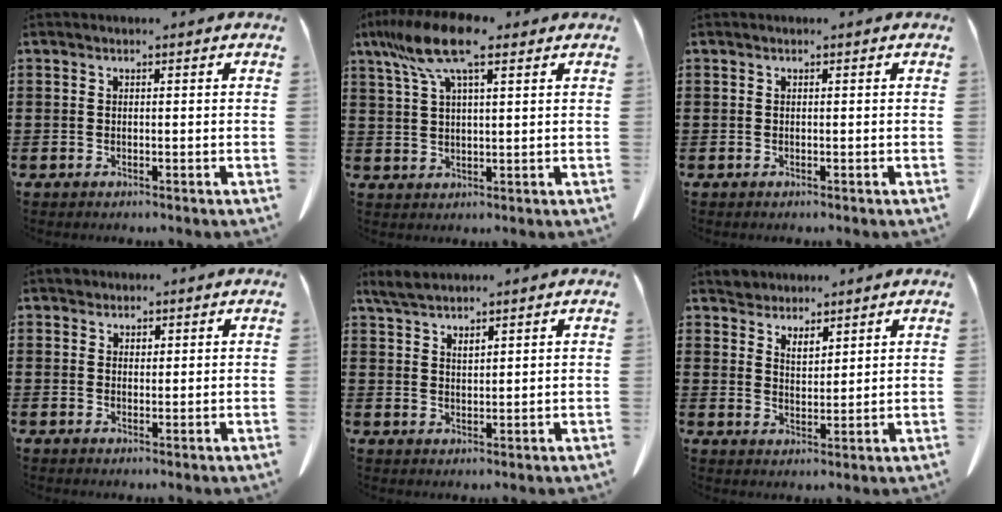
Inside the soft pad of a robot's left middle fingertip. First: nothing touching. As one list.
[{"total": 10.8, "force": [6.5, 2.9, 8.1], "torque": [-0.184, -0.011, 0.113]}, {"total": 0.0}, {"total": 1.7, "force": [1.4, 0.9, 0.1], "torque": [0.003, -0.001, 0.027]}, {"total": 2.9, "force": [2.6, 0.5, 1.2], "torque": [-0.030, 0.000, 0.049]}, {"total": 3.5, "force": [3.3, 1.1, -0.2], "torque": [-0.009, -0.005, 0.064]}]